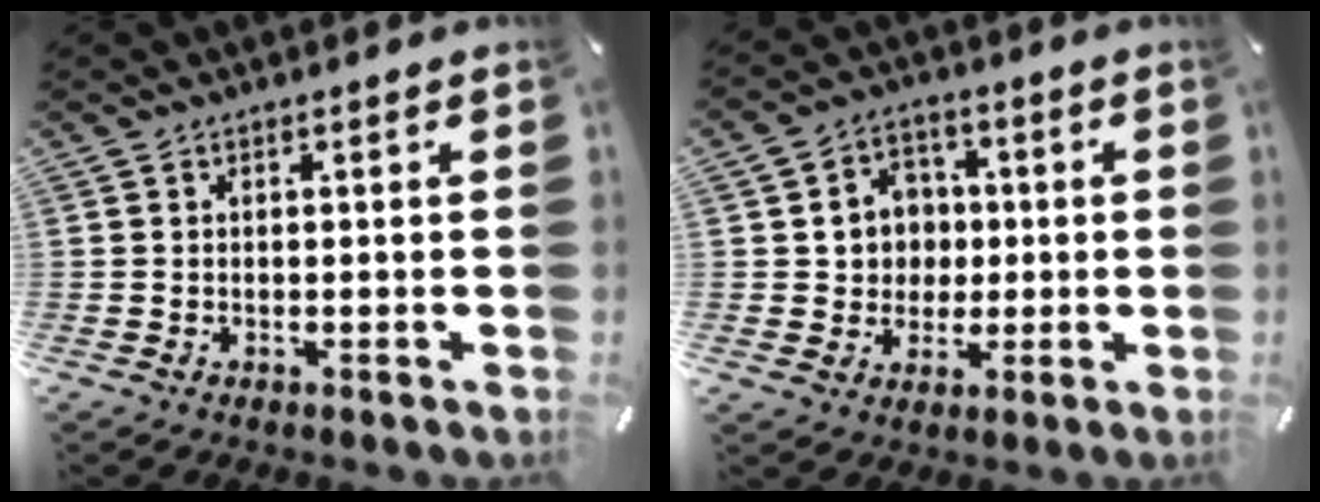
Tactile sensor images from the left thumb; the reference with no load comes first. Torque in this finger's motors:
{"motor_torque": [1.35, 1.19, 0.20, 0.11, -0.01]}